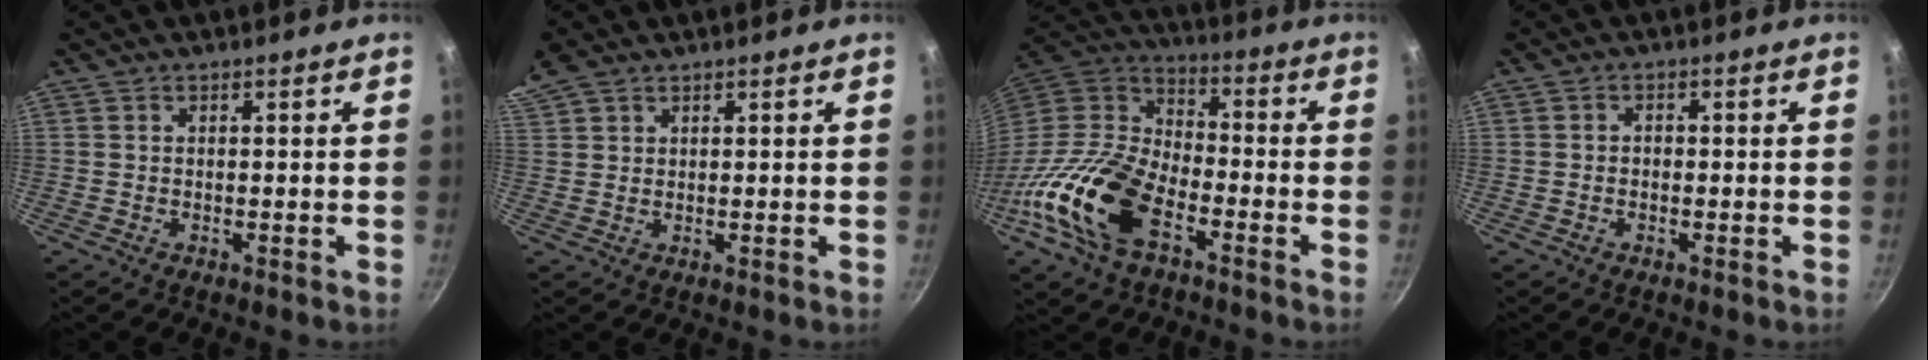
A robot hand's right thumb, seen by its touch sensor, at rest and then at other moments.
{"total": 6.2, "force": [4.4, 3.4, 2.9], "torque": [-0.059, 0.018, 0.091]}
{"total": 20.5, "force": [-8.8, 11.6, 14.4], "torque": [-0.264, 0.044, -0.189]}
{"total": 1.1, "force": [-0.3, 0.8, 0.6], "torque": [-0.008, 0.005, -0.007]}